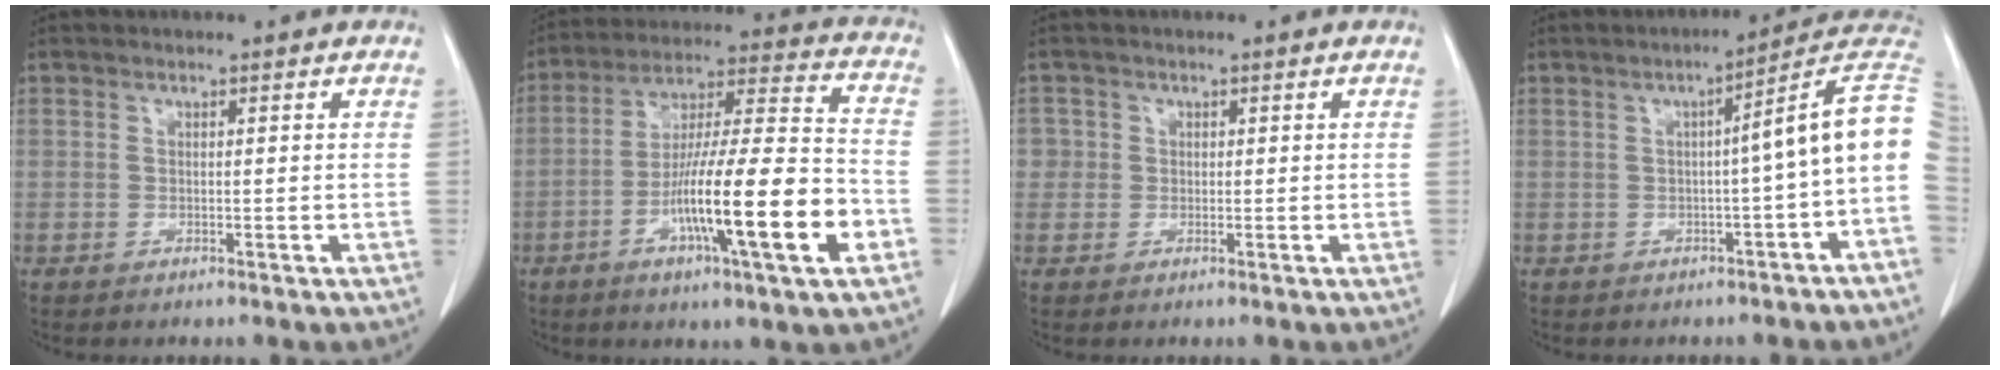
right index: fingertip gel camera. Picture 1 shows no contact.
{"total": 19.6, "force": [-6.8, 1.0, 18.3], "torque": [-0.302, -0.009, -0.113]}
{"total": 2.1, "force": [0.0, 2.1, 0.1], "torque": [0.014, 0.007, -0.002]}
{"total": 9.2, "force": [-0.5, -0.8, 9.2], "torque": [-0.105, 0.029, -0.016]}